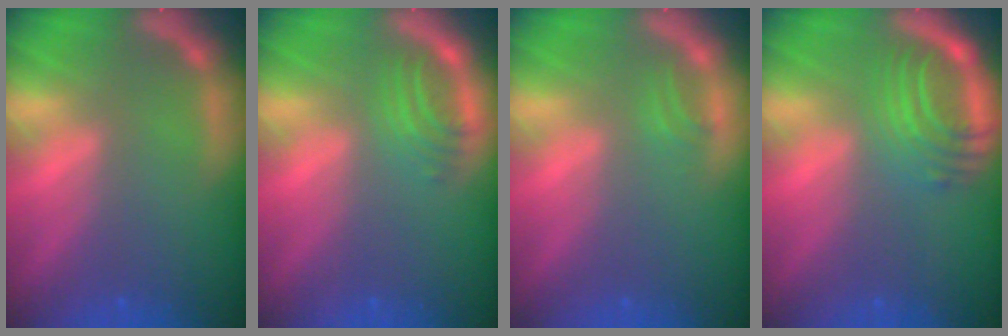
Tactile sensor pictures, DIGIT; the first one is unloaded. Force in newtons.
{"total": 2.9}
{"total": 0.9}
{"total": 6.1}